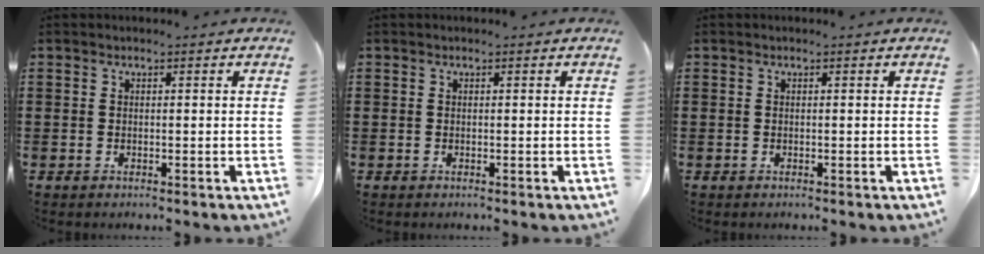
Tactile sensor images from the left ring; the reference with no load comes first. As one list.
[{"total": 0.0}, {"total": 0.0}]